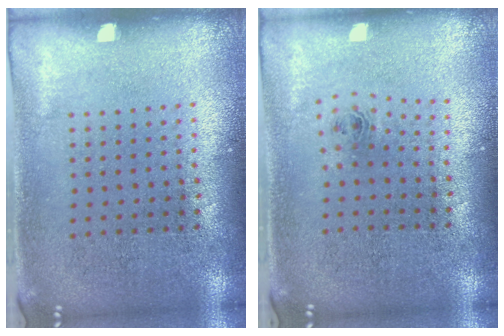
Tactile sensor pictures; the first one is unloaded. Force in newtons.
{"total": 0.9, "press": 0.4, "slide": 0.8}